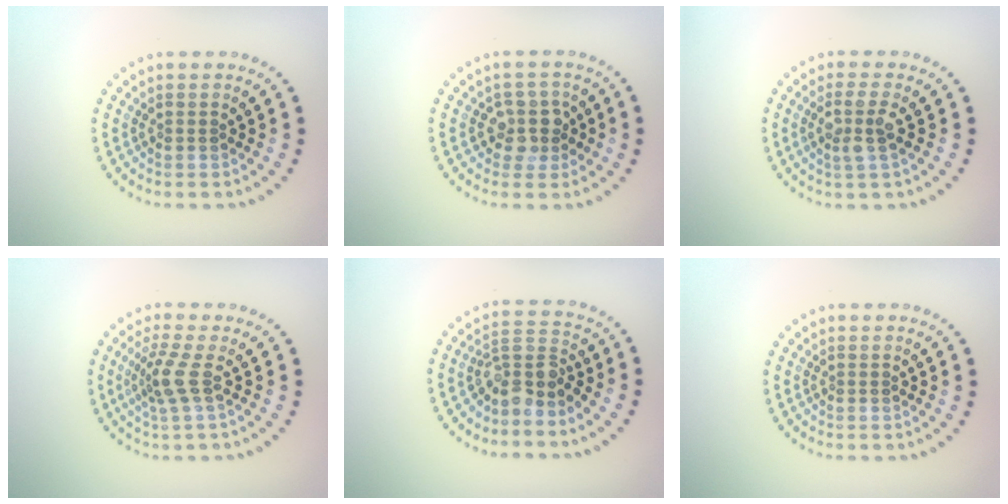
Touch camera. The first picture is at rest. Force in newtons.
{"total": 2.8, "press": 2.4, "slide": 1.5}
{"total": 2.4, "press": 2.1, "slide": 1.2}
{"total": 2.6, "press": 1.9, "slide": 1.7}
{"total": 3.4, "press": 2.5, "slide": 2.3}
{"total": 0.0}